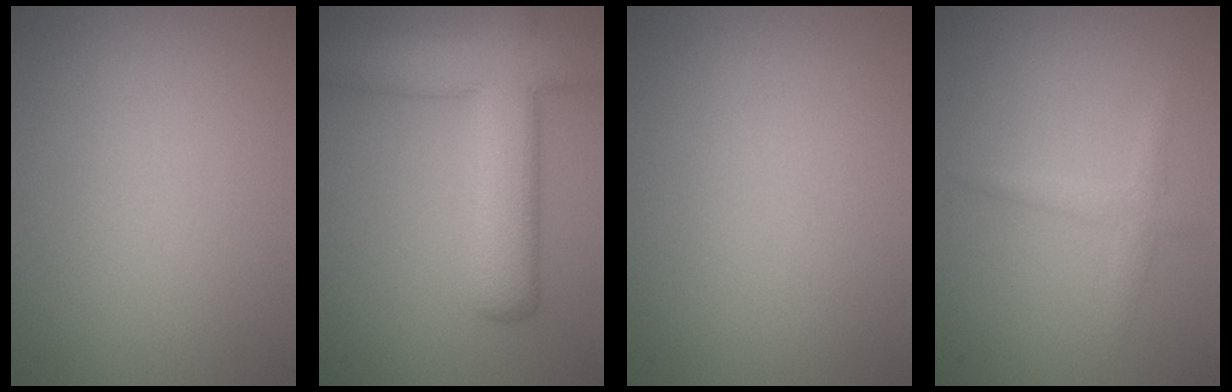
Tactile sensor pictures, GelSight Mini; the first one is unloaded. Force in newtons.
{"total": 8.6, "press": 8.6, "slide": 0.5}
{"total": 0.0}
{"total": 1.6, "press": 1.6, "slide": 0.1}